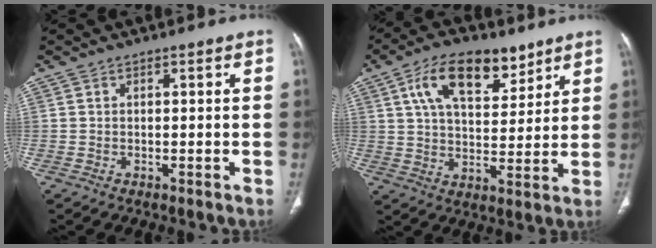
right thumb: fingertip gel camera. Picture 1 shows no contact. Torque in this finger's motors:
{"motor_torque": [-1.37, 1.78, 0.96, 0.42, 0.28]}